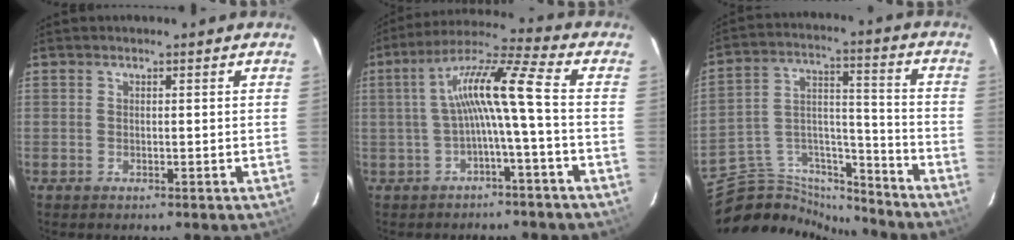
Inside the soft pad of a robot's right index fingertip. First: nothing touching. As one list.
[{"total": 9.5, "force": [-1.5, -0.5, 9.4], "torque": [-0.189, 0.020, -0.023]}, {"total": 17.5, "force": [-15.9, 5.4, 4.9], "torque": [-0.102, 0.041, -0.269]}]